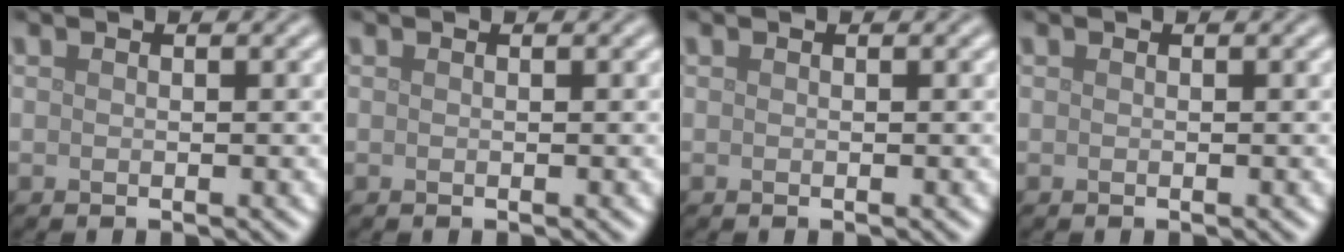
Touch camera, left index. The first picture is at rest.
{"total": 0.0}
{"total": 0.0}
{"total": 0.0}